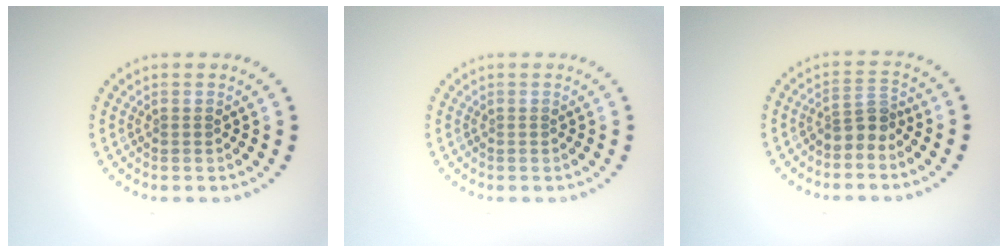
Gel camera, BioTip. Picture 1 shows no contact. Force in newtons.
{"total": 0.0}
{"total": 2.4, "press": 1.9, "slide": 1.5}